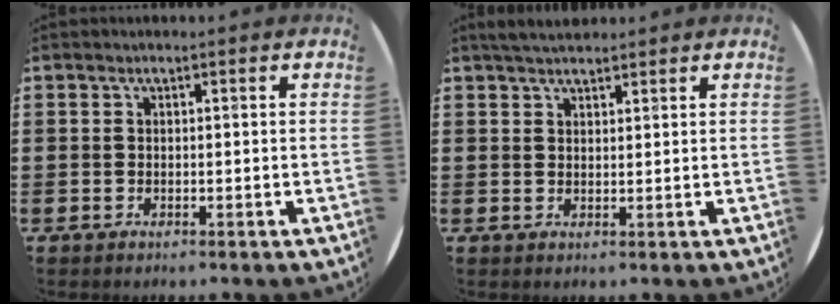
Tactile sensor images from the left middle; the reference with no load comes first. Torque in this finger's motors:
{"motor_torque": [0.53, -0.50, 0.04, 0.00]}